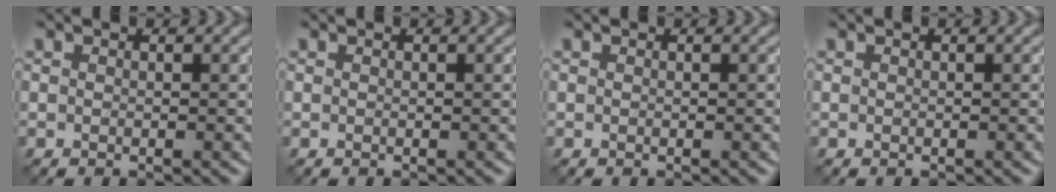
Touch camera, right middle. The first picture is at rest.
{"total": 0.0}
{"total": 0.0}
{"total": 0.0}